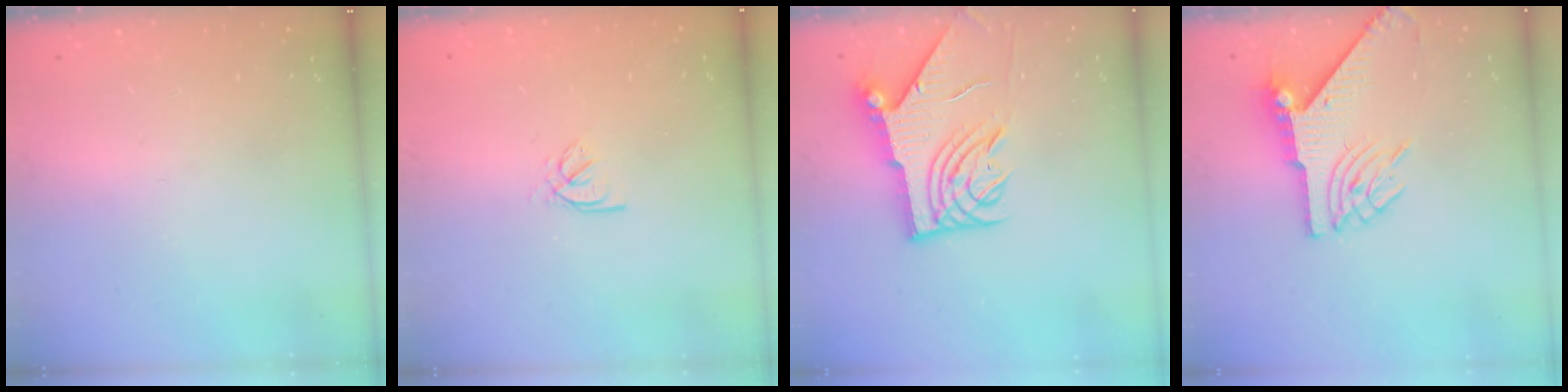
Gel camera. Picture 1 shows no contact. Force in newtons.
{"total": 2.0, "press": 2.0, "slide": 0.4}
{"total": 10.2, "press": 10.1, "slide": 1.1}
{"total": 8.0, "press": 7.9, "slide": 1.2}